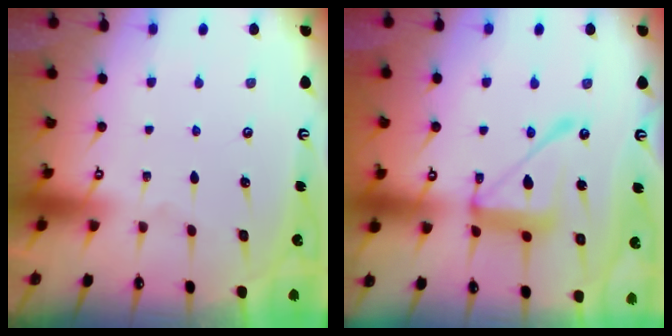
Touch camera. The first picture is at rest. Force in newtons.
{"total": 14.1, "press": 14.1, "slide": 1.0}